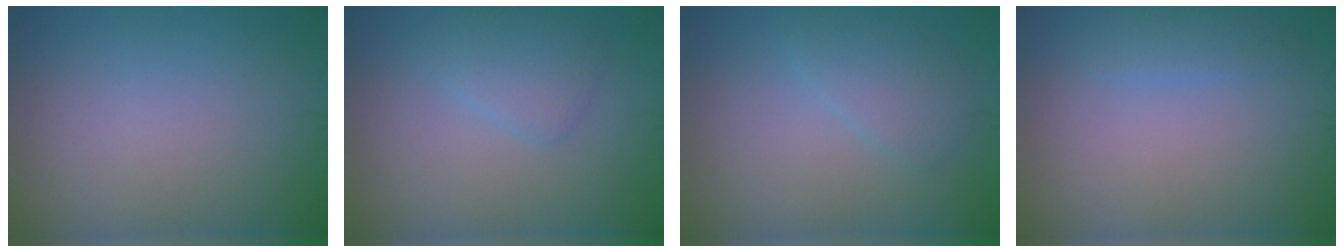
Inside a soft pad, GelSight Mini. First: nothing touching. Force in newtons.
{"total": 2.4, "press": 2.4, "slide": 0.1}
{"total": 2.3, "press": 2.3, "slide": 0.2}
{"total": 1.4, "press": 1.4, "slide": 0.1}